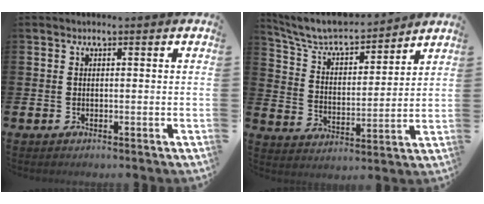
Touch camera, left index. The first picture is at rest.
{"total": 5.9, "force": [5.6, 0.8, 1.6], "torque": [-0.055, -0.041, 0.094]}